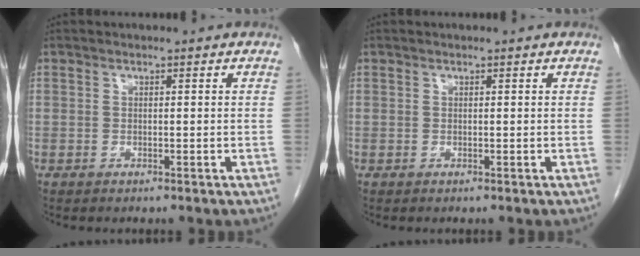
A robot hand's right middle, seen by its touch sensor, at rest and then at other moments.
{"total": 0.0}